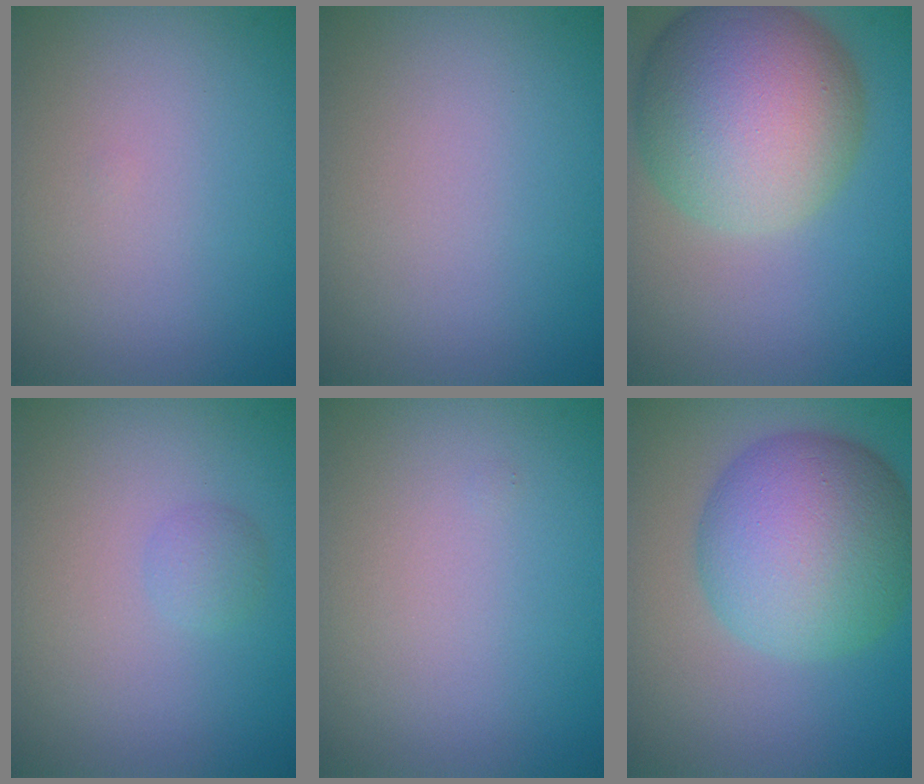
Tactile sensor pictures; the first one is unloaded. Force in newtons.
{"total": 0.0}
{"total": 12.4, "press": 12.4, "slide": 0.5}
{"total": 1.1, "press": 1.1, "slide": 0.1}
{"total": 0.0}
{"total": 10.5, "press": 10.5, "slide": 0.2}